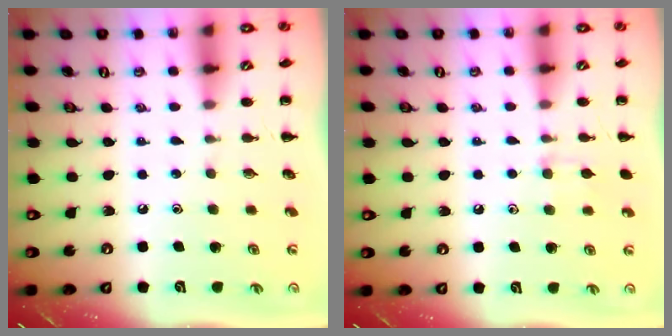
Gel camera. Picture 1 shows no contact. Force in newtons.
{"total": 6.9, "press": 6.6, "slide": 2.0}